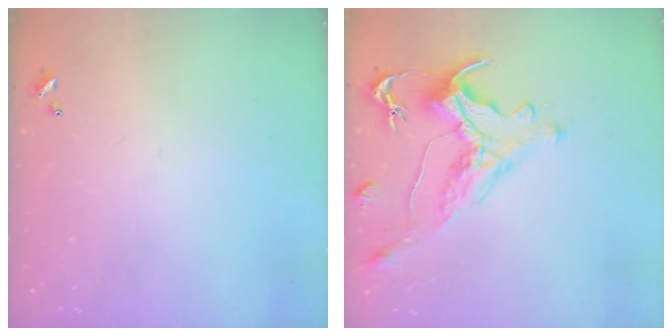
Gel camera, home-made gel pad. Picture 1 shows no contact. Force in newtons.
{"total": 1.3, "press": 0.1, "slide": 1.3}